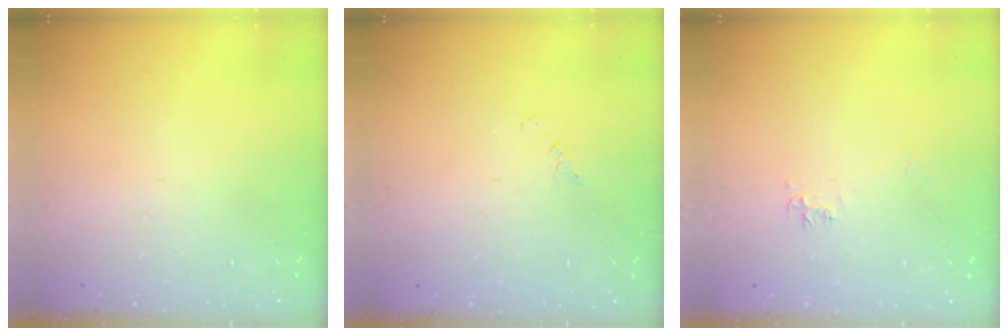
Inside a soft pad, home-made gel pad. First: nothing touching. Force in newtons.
{"total": 1.2, "press": 1.2, "slide": 0.2}
{"total": 4.9, "press": 4.9, "slide": 0.6}